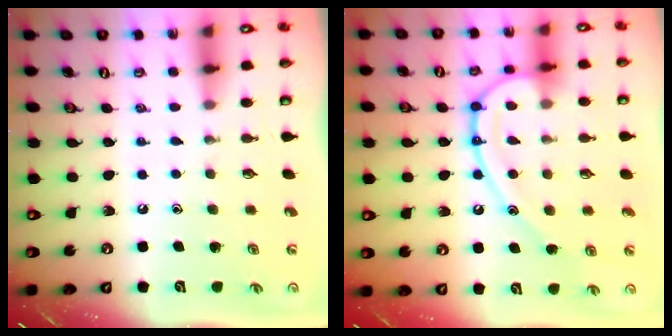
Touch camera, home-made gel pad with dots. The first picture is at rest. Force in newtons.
{"total": 14.9, "press": 14.8, "slide": 1.5}